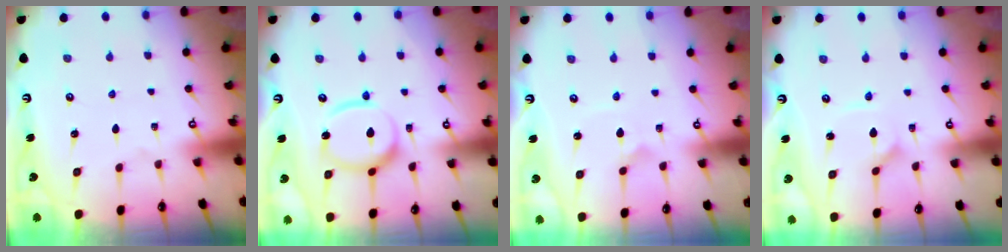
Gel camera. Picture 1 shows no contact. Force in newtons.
{"total": 15.3, "press": 15.2, "slide": 1.7}
{"total": 2.3, "press": 2.3, "slide": 0.0}
{"total": 2.2, "press": 2.2, "slide": 0.4}